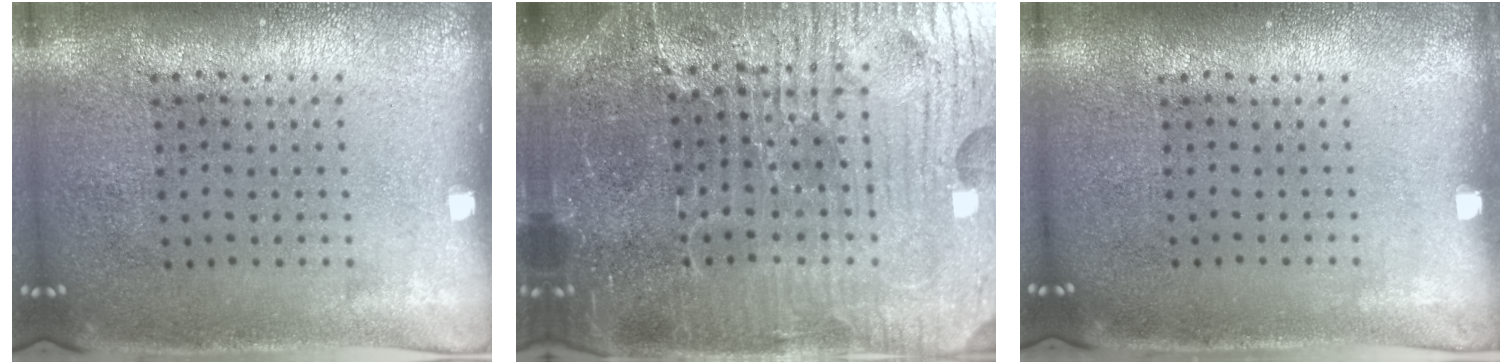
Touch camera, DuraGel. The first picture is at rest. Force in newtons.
{"total": 6.4, "press": 5.8, "slide": 2.7}
{"total": 0.0}